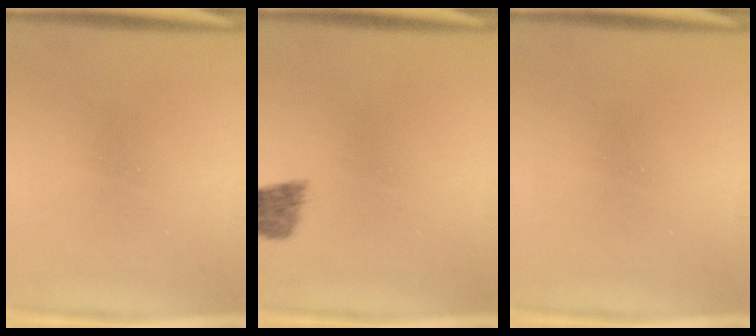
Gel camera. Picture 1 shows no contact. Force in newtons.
{"total": 2.3}
{"total": 0.0}